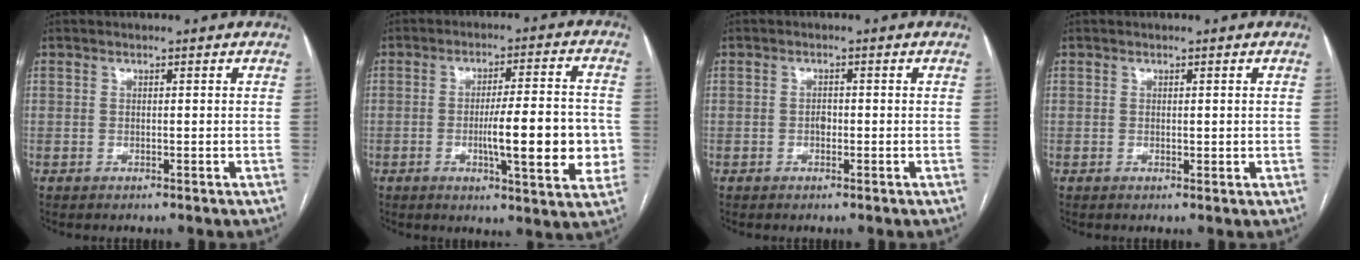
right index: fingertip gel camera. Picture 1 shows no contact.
{"total": 13.3, "force": [-2.2, 2.0, 13.0], "torque": [-0.184, 0.001, -0.031]}
{"total": 1.2, "force": [-0.3, 0.8, 0.8], "torque": [-0.014, 0.003, -0.006]}
{"total": 1.0, "force": [0.2, 0.6, 0.8], "torque": [-0.010, -0.003, 0.004]}